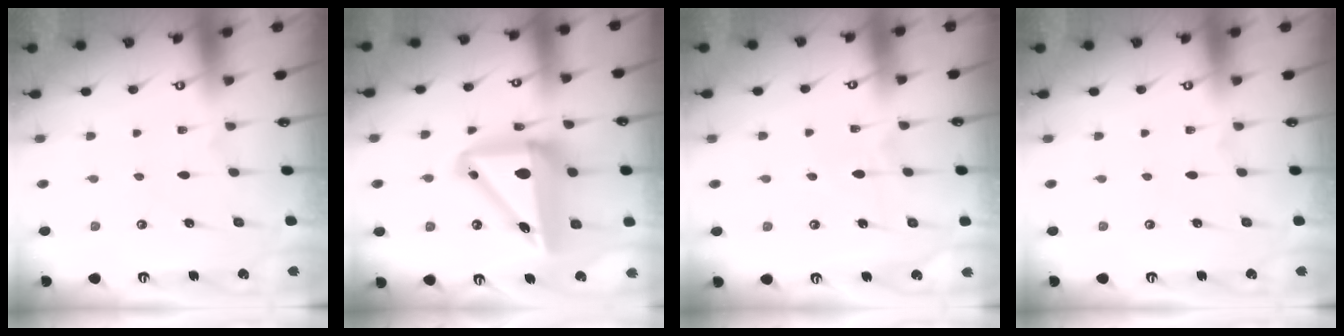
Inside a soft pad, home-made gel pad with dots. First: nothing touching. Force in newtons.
{"total": 16.0, "press": 15.7, "slide": 3.3}
{"total": 3.9, "press": 3.9, "slide": 0.5}
{"total": 0.0}